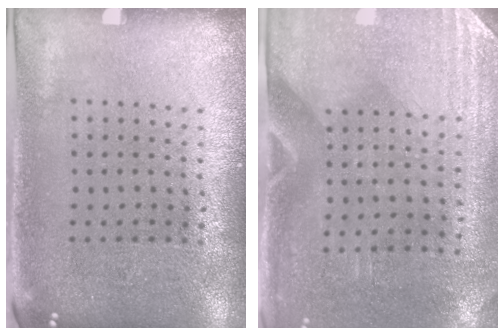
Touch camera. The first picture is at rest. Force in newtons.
{"total": 2.9, "press": 2.5, "slide": 1.4}